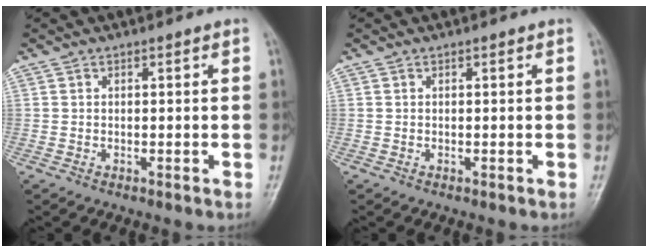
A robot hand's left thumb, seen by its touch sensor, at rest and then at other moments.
{"total": 0.0}